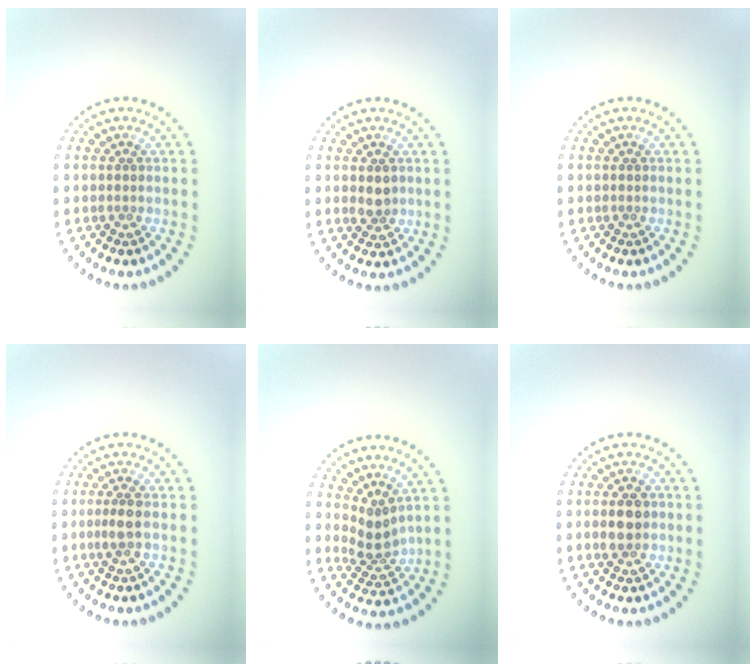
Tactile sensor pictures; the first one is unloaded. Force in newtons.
{"total": 1.7, "press": 1.6, "slide": 0.3}
{"total": 0.0}
{"total": 1.7, "press": 1.5, "slide": 0.8}
{"total": 2.5, "press": 1.8, "slide": 1.7}
{"total": 2.7, "press": 2.7, "slide": 0.0}